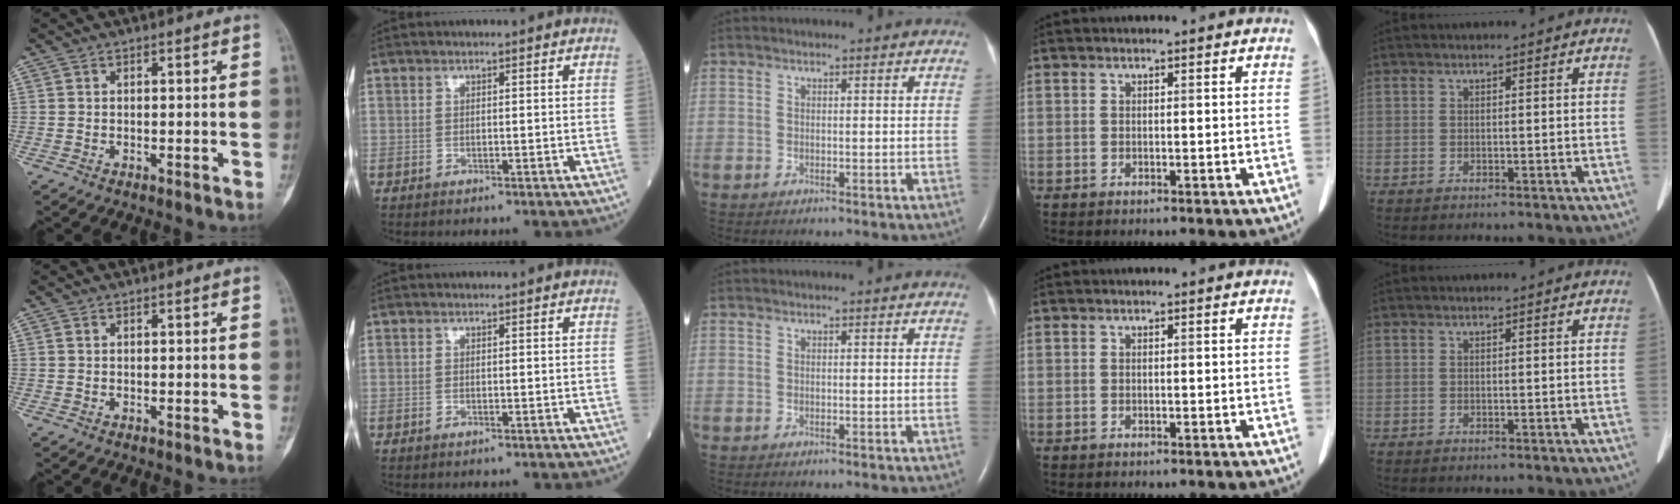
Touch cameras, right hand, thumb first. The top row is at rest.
{}